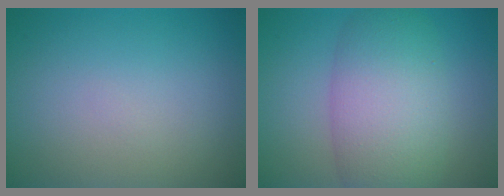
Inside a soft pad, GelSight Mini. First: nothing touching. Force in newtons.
{"total": 8.0, "press": 8.0, "slide": 0.2}